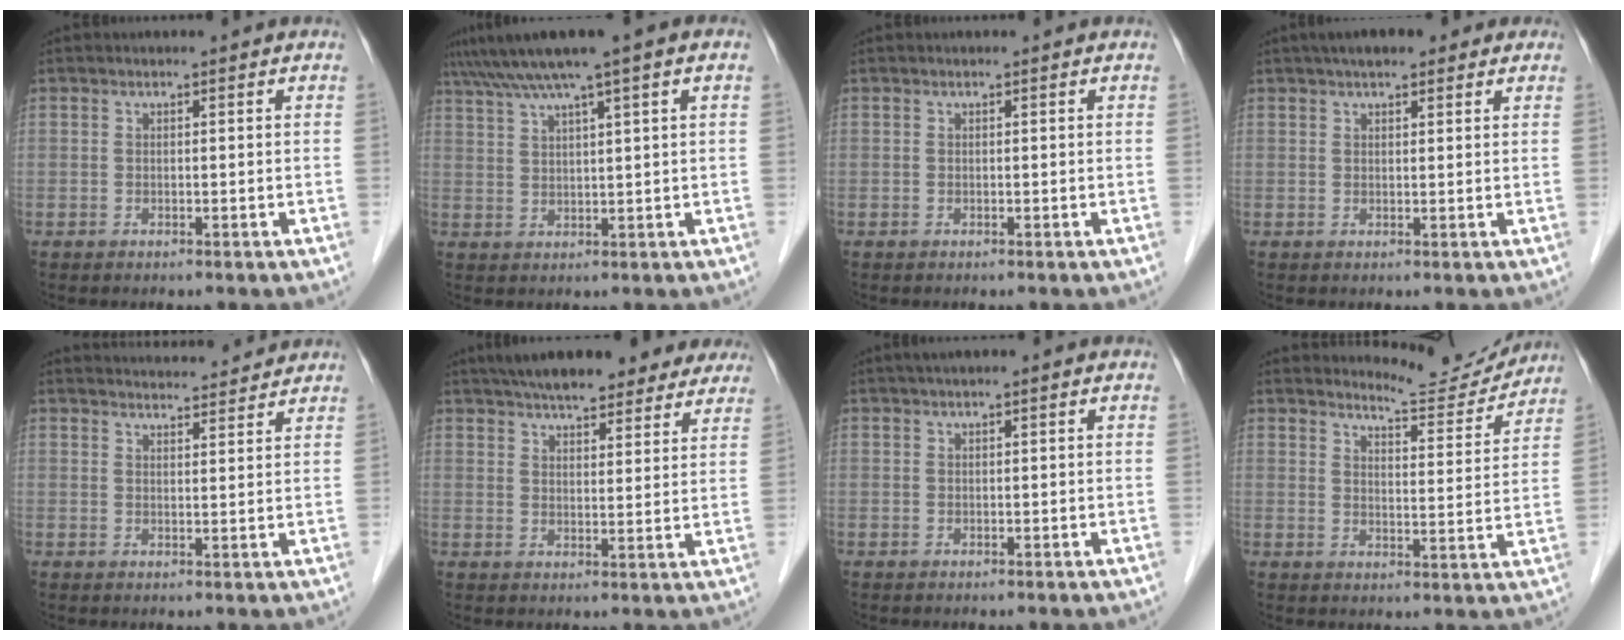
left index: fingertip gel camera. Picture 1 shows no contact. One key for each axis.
{"total": 8.4, "fx": 5.4, "fy": -0.3, "fz": 6.5, "tx": -0.111, "ty": 0.037, "tz": 0.089}
{"total": 0.0}
{"total": 6.6, "fx": 4.8, "fy": 2.3, "fz": 3.8, "tx": -0.047, "ty": 0.034, "tz": 0.068}
{"total": 8.3, "fx": 8.2, "fy": 0.6, "fz": 1.2, "tx": -0.017, "ty": 0.019, "tz": 0.102}
{"total": 17.8, "fx": 15.0, "fy": 5.2, "fz": 8.2, "tx": -0.118, "ty": 0.034, "tz": 0.196}
{"total": 1.6, "fx": 0.8, "fy": 0.3, "fz": 1.3, "tx": -0.027, "ty": 0.017, "tz": 0.012}
{"total": 7.5, "fx": 7.5, "fy": 0.5, "fz": -0.3, "tx": -0.003, "ty": -0.014, "tz": 0.099}